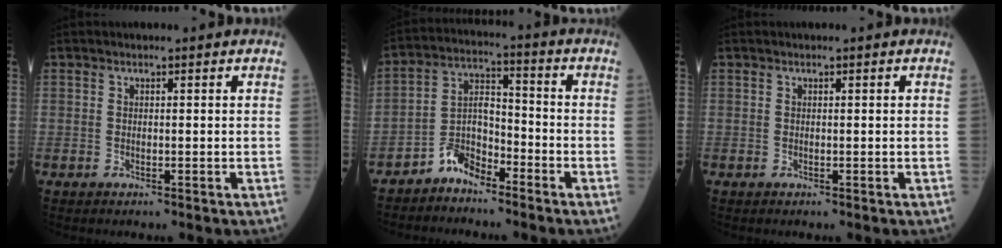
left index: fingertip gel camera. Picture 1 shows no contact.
{"total": 5.9, "force": [-4.7, 2.5, 2.5], "torque": [-0.043, 0.012, -0.097]}
{"total": 0.0}